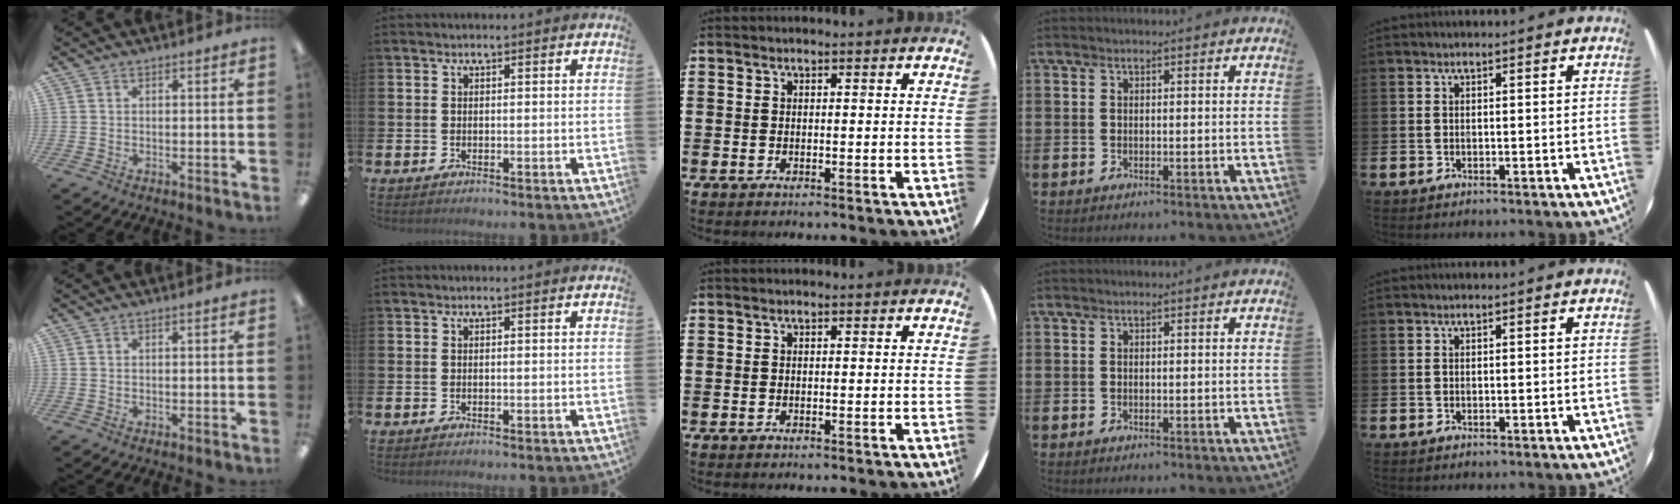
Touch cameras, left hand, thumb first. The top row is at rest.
{}